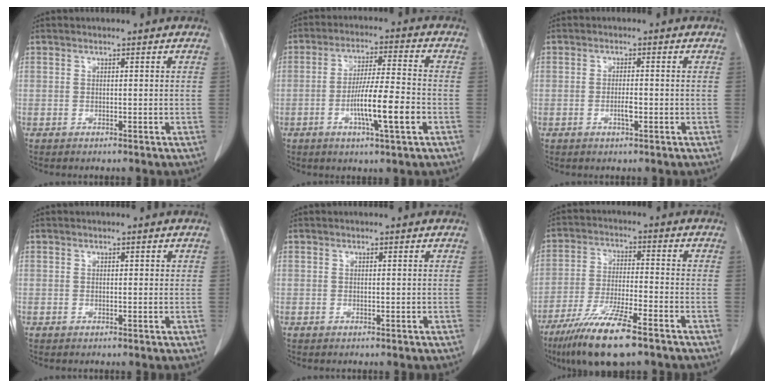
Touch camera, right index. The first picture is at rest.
{"total": 9.7, "force": [-3.2, 0.3, 9.1], "torque": [-0.162, -0.006, -0.060]}
{"total": 2.0, "force": [-0.8, 0.3, 1.8], "torque": [-0.034, 0.000, -0.013]}
{"total": 0.8, "force": [0.3, 0.5, 0.5], "torque": [-0.001, 0.000, 0.003]}
{"total": 0.0}
{"total": 12.0, "force": [-8.1, 1.4, 8.8], "torque": [-0.169, -0.029, -0.145]}